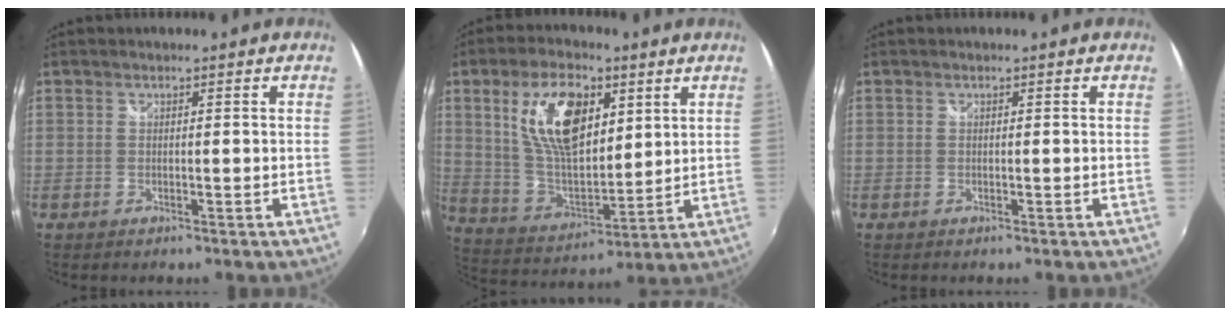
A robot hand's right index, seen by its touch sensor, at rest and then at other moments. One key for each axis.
{"total": 16.6, "fx": 6.5, "fy": 8.0, "fz": 13.0, "tx": -0.244, "ty": 0.011, "tz": 0.132}
{"total": 0.0}